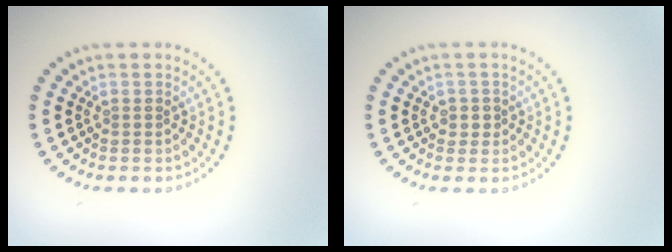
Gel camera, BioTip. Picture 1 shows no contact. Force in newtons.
{"total": 1.2, "press": 1.0, "slide": 0.6}